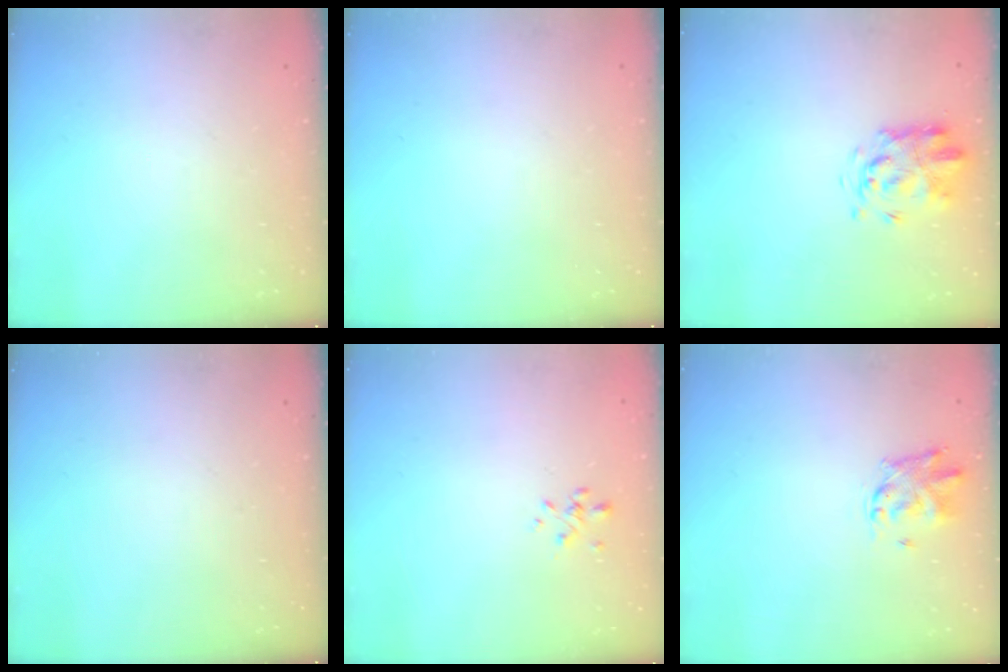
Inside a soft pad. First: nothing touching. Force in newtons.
{"total": 0.0}
{"total": 3.4, "press": 3.3, "slide": 0.9}
{"total": 0.0}
{"total": 0.0}
{"total": 2.8, "press": 2.8, "slide": 0.7}